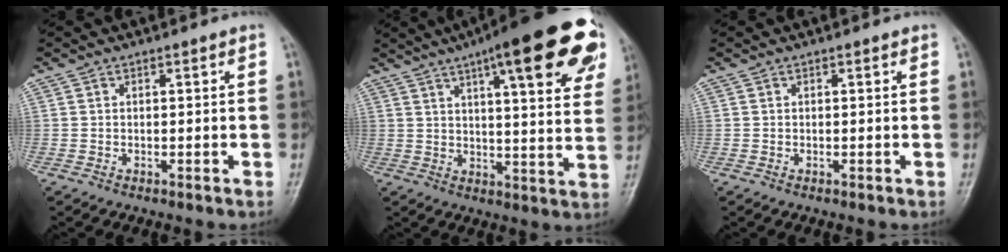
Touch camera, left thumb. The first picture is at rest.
{"total": 24.1, "force": [12.6, 6.2, 19.6], "torque": [-0.248, -0.014, 0.160]}
{"total": 0.0}